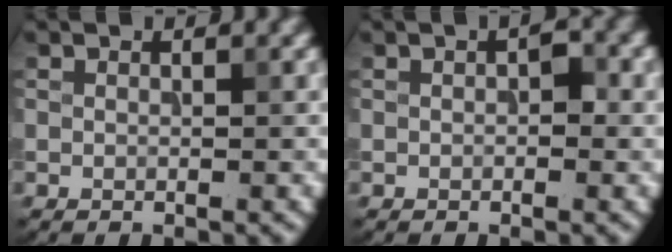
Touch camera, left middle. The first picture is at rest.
{"total": 1.2, "force": [0.0, 0.6, 1.1], "torque": [-0.013, 0.001, 0.001]}